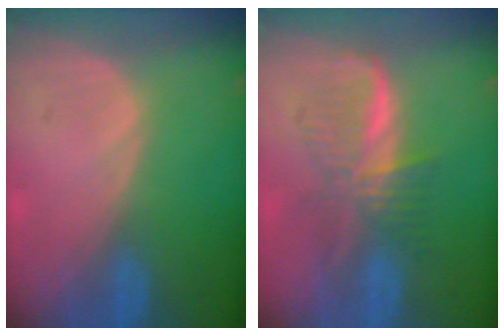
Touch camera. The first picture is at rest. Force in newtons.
{"total": 6.0, "press": 5.9, "slide": 0.8}